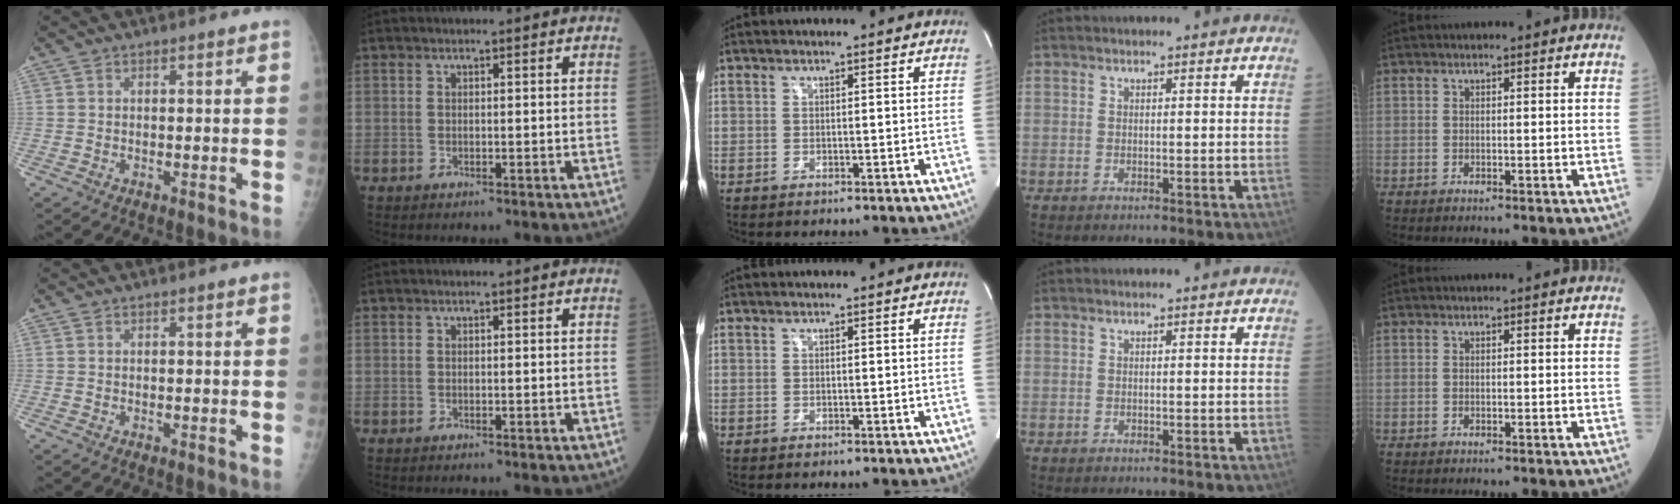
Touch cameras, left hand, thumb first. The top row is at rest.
{}